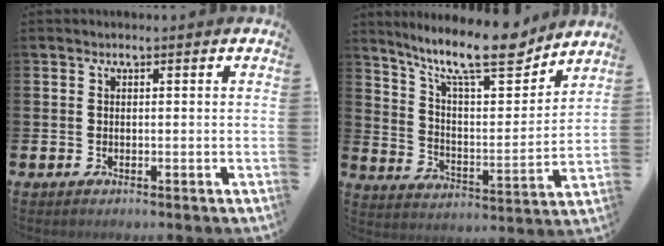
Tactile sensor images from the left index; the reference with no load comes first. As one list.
[{"total": 13.7, "force": [11.2, 3.2, 7.3], "torque": [-0.135, -0.070, 0.188]}]